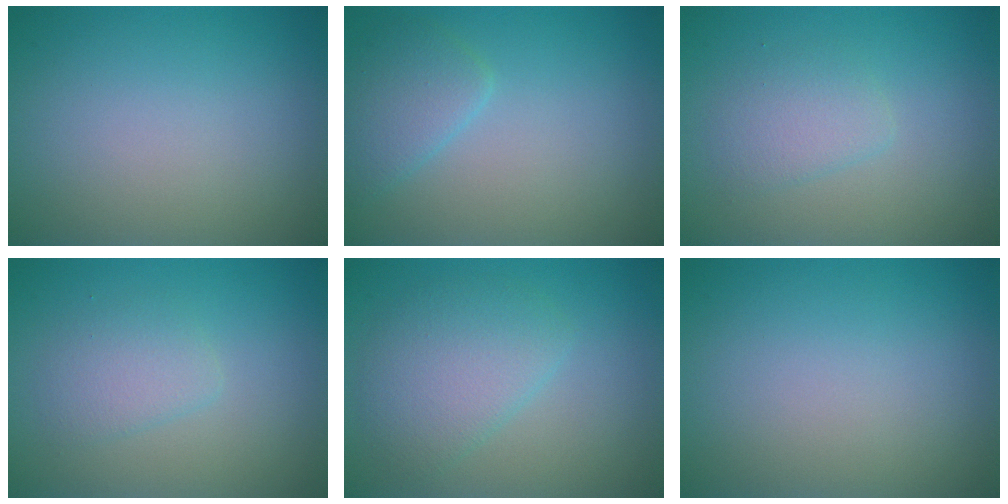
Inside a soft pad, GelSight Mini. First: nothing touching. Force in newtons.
{"total": 2.5, "press": 2.5, "slide": 0.1}
{"total": 2.1, "press": 2.1, "slide": 0.1}
{"total": 2.1, "press": 2.1, "slide": 0.1}
{"total": 3.9, "press": 3.9, "slide": 0.1}
{"total": 0.0}